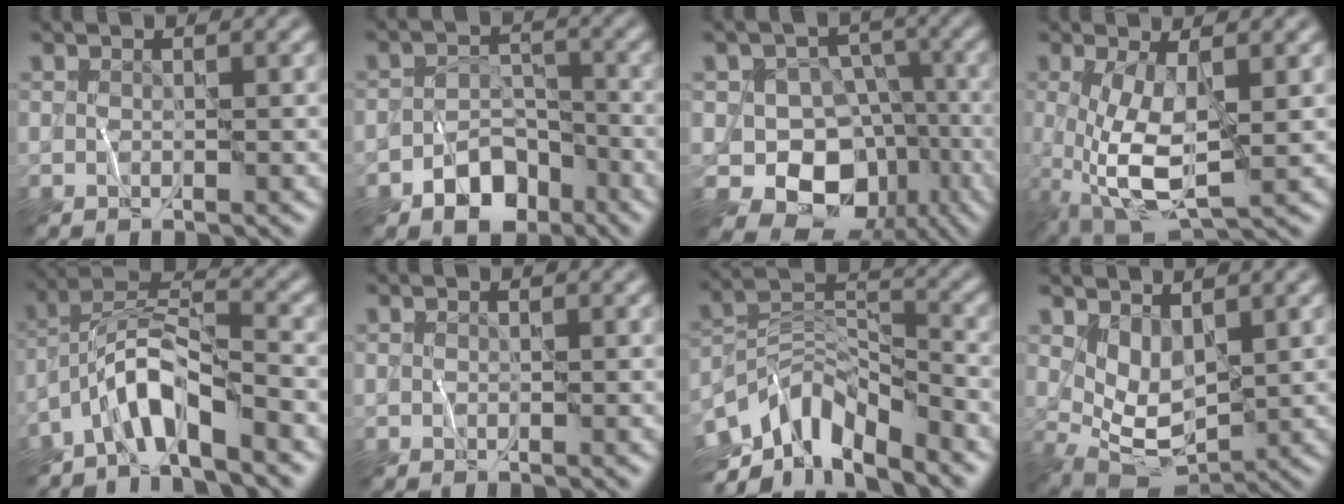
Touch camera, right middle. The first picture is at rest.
{"total": 4.7, "force": [-2.8, 3.1, 2.1], "torque": [-0.022, -0.001, -0.053]}
{"total": 11.3, "force": [-5.0, 9.1, 4.5], "torque": [-0.055, -0.001, -0.093]}
{"total": 6.4, "force": [-0.2, 2.4, 6.0], "torque": [-0.141, -0.013, -0.001]}
{"total": 5.3, "force": [-3.7, 1.2, 3.6], "torque": [-0.064, 0.011, -0.080]}
{"total": 0.0}
{"total": 8.2, "force": [-5.3, 3.5, 5.2], "torque": [-0.080, 0.000, -0.111]}
{"total": 4.1, "force": [1.9, 2.2, 2.9], "torque": [-0.062, -0.016, 0.043]}